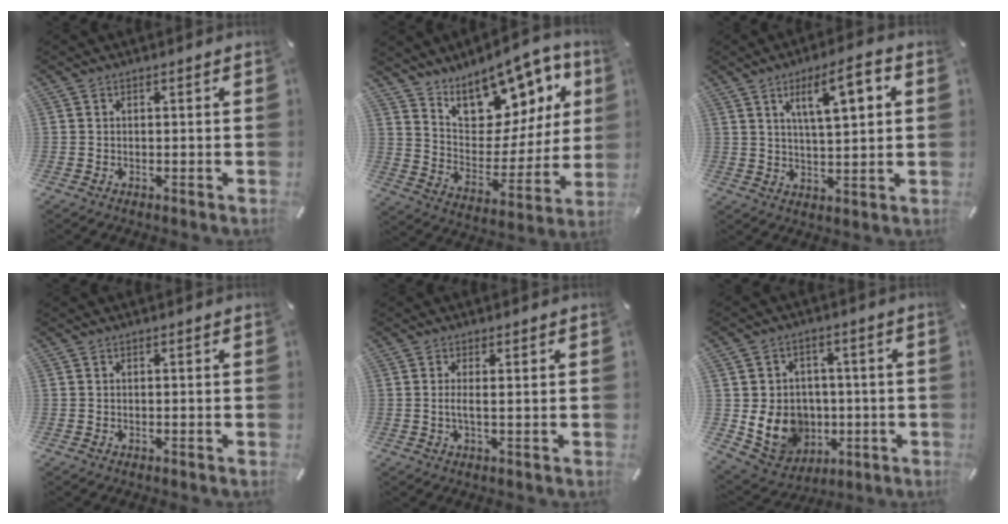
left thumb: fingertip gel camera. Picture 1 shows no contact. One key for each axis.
{"total": 16.0, "fx": 11.8, "fy": 8.6, "fz": 6.5, "tx": -0.083, "ty": -0.103, "tz": 0.206}
{"total": 10.7, "fx": 4.5, "fy": 3.4, "fz": 9.1, "tx": -0.142, "ty": -0.007, "tz": 0.069}
{"total": 0.0}
{"total": 2.6, "fx": 0.2, "fy": 0.2, "fz": 2.6, "tx": -0.049, "ty": -0.007, "tz": 0.002}
{"total": 12.1, "fx": -1.5, "fy": 10.9, "fz": 5.0, "tx": -0.117, "ty": 0.002, "tz": -0.016}